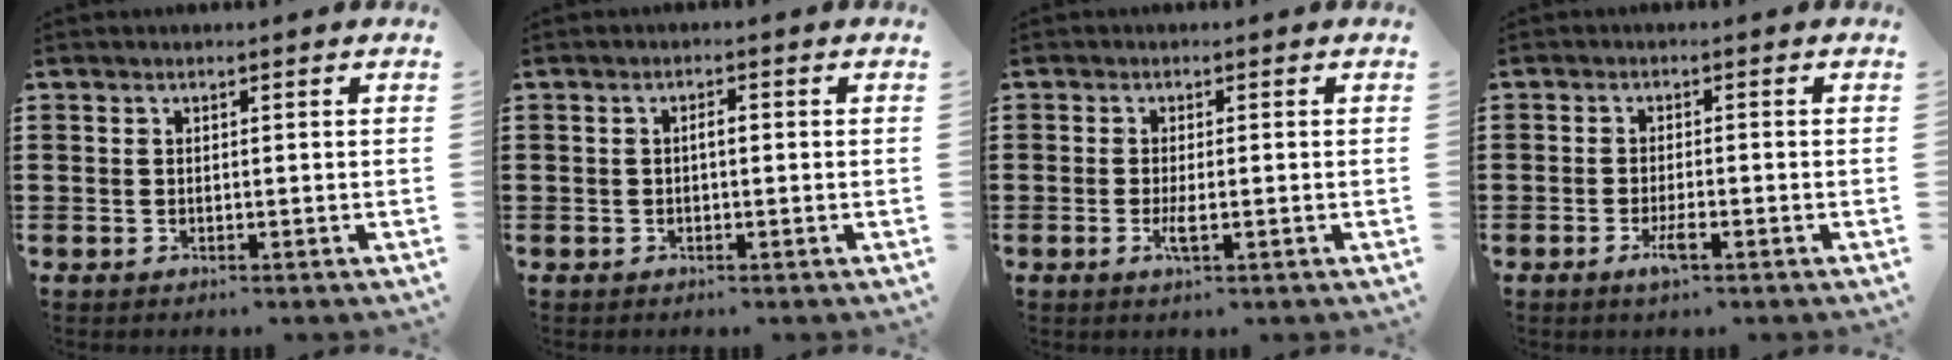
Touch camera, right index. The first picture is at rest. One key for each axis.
{"total": 1.4, "fx": -0.2, "fy": 0.4, "fz": 1.3, "tx": -0.025, "ty": 0.001, "tz": -0.004}
{"total": 2.5, "fx": -0.8, "fy": 0.3, "fz": 2.4, "tx": -0.055, "ty": -0.009, "tz": -0.019}
{"total": 2.5, "fx": -1.3, "fy": 0.4, "fz": 2.1, "tx": -0.049, "ty": -0.007, "tz": -0.027}